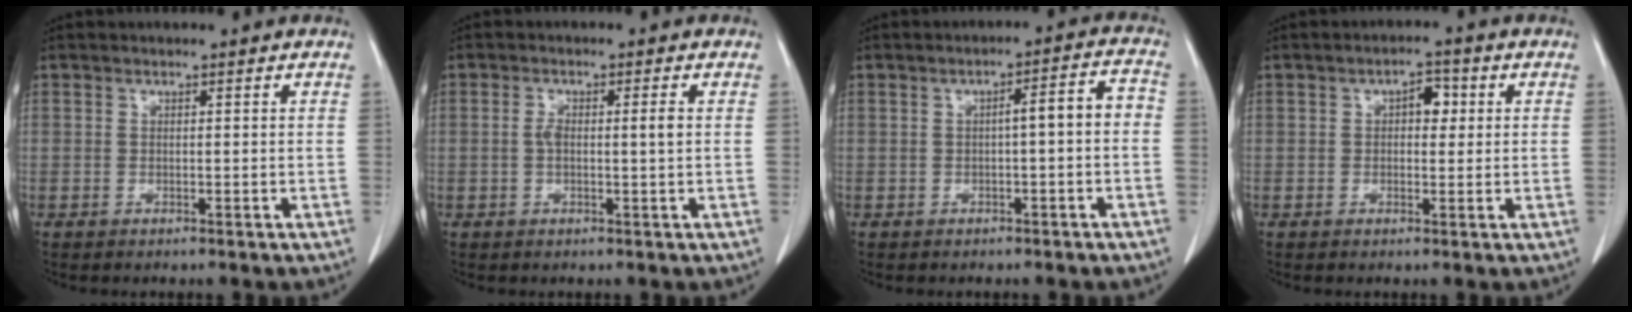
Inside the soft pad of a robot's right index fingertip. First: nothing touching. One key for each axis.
{"total": 3.1, "fx": 0.2, "fy": 0.5, "fz": 3.0, "tx": -0.060, "ty": 0.006, "tz": 0.003}
{"total": 4.6, "fx": -0.7, "fy": 0.7, "fz": 4.5, "tx": -0.059, "ty": 0.022, "tz": -0.010}
{"total": 3.3, "fx": 0.7, "fy": 1.8, "fz": 2.6, "tx": -0.037, "ty": 0.012, "tz": 0.008}